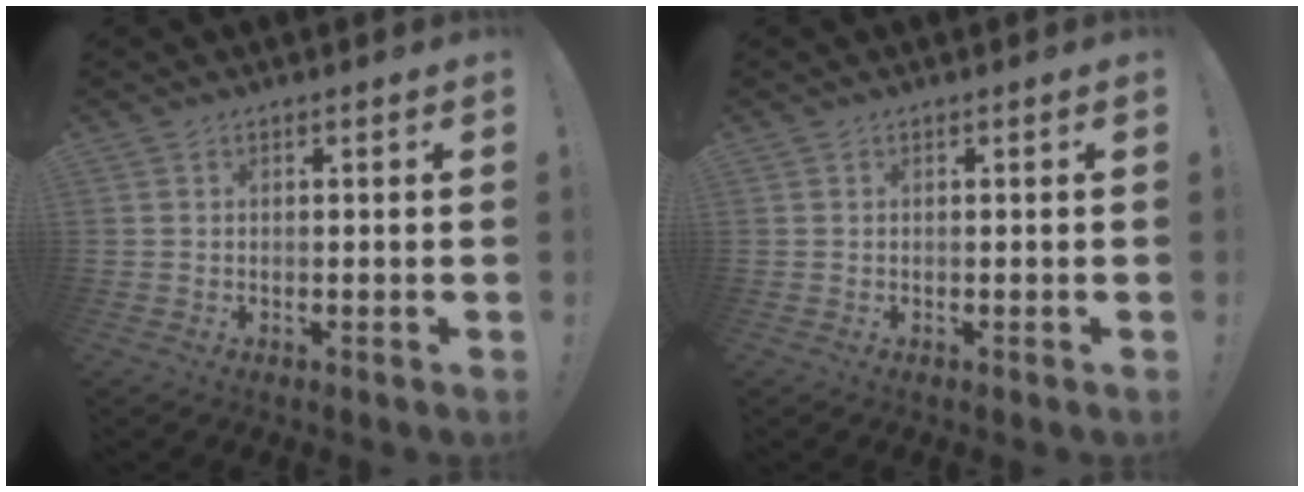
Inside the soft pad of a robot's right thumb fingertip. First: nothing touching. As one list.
[{"total": 0.0}]